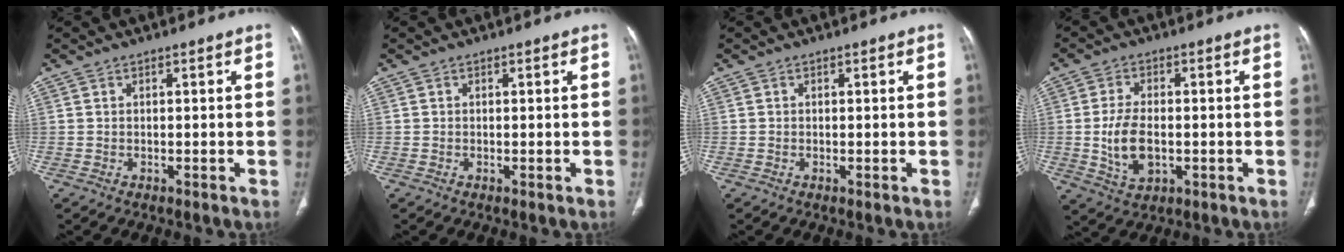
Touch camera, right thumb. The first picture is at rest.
{"total": 0.0}
{"total": 0.0}
{"total": 8.2, "force": [-1.0, 4.7, 6.7], "torque": [-0.128, -0.001, -0.012]}